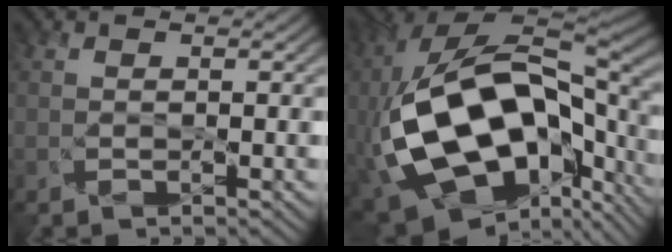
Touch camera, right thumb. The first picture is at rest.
{"total": 18.6, "force": [-2.3, 11.0, 14.9], "torque": [-0.338, -0.020, -0.013]}